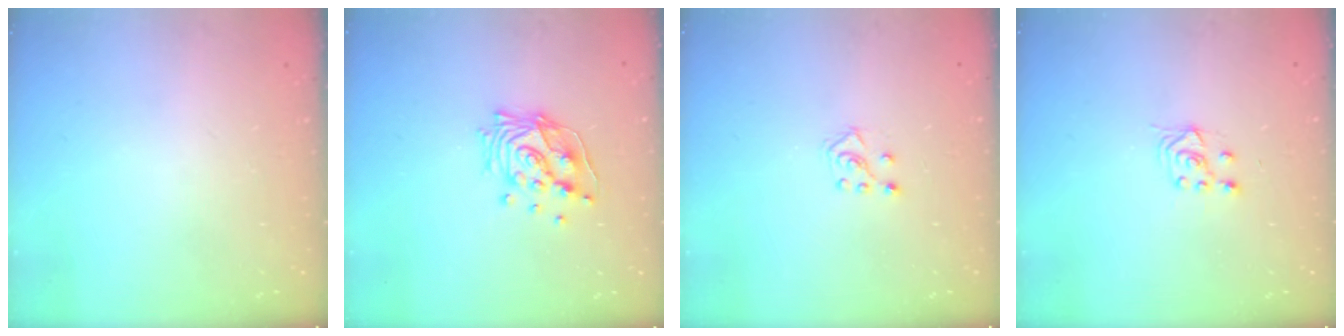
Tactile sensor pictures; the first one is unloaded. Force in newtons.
{"total": 13.4, "press": 13.4, "slide": 1.6}
{"total": 4.9, "press": 4.8, "slide": 0.8}
{"total": 3.7, "press": 3.6, "slide": 1.0}